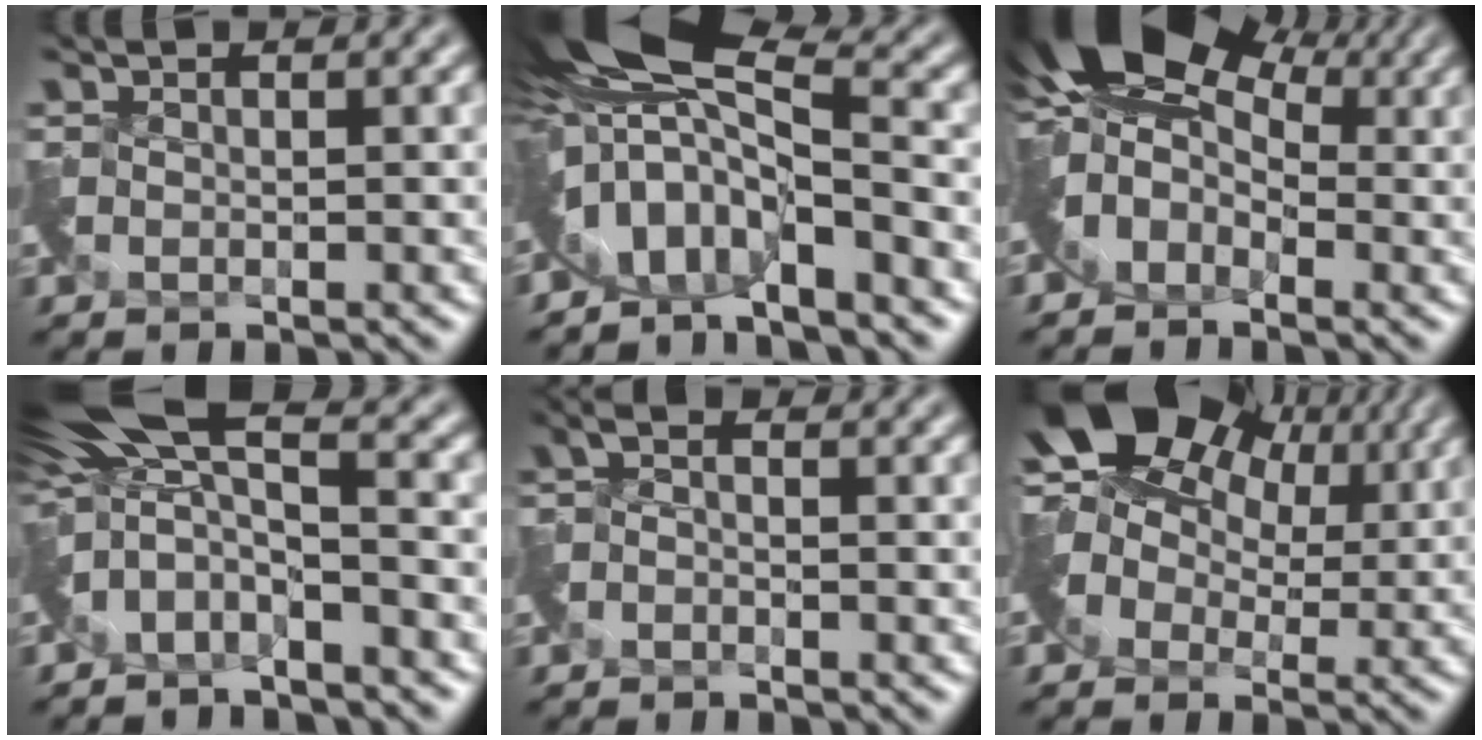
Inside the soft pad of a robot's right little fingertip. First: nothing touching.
{"total": 7.7, "force": [-0.1, 3.7, 6.8], "torque": [-0.120, -0.004, -0.012]}
{"total": 9.9, "force": [2.5, 6.5, 7.0], "torque": [-0.120, 0.011, 0.023]}
{"total": 5.9, "force": [-0.4, 2.6, 5.3], "torque": [-0.099, 0.010, -0.022]}
{"total": 1.4, "force": [-1.3, 0.2, -0.1], "torque": [-0.003, -0.014, -0.027]}
{"total": 11.8, "force": [5.2, 8.0, 7.0], "torque": [-0.121, 0.028, 0.080]}